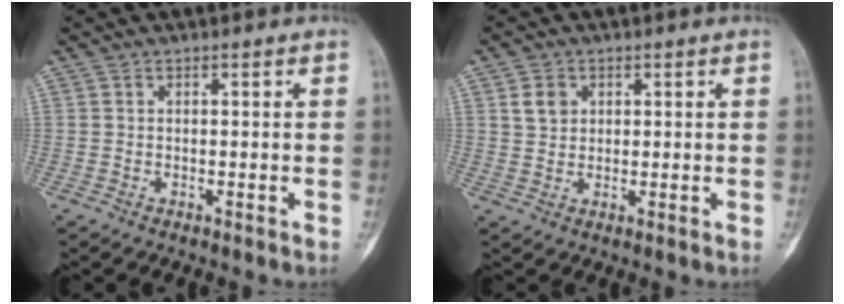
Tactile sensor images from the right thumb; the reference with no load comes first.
{"total": 3.6, "force": [1.5, 2.9, 1.6], "torque": [-0.014, -0.004, 0.030]}